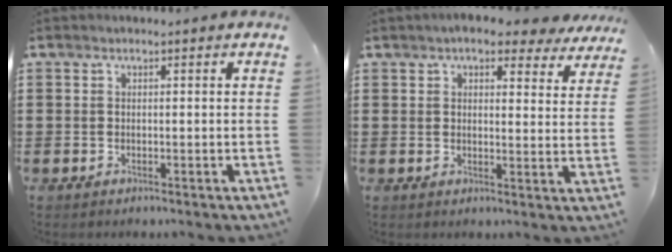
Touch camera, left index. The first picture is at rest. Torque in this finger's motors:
{"motor_torque": [2.14, 0.00, 0.70, 0.12]}